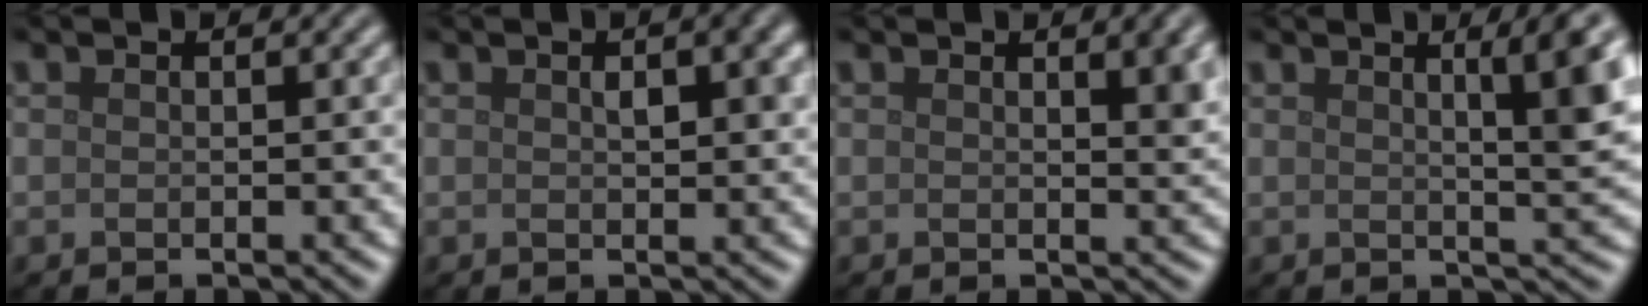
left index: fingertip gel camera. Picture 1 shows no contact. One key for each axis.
{"total": 2.3, "fx": 0.6, "fy": 1.0, "fz": 1.9, "tx": -0.027, "ty": 0.001, "tz": 0.012}
{"total": 2.4, "fx": 1.1, "fy": 0.6, "fz": 2.0, "tx": -0.020, "ty": 0.000, "tz": 0.018}
{"total": 5.9, "fx": 2.1, "fy": 1.3, "fz": 5.4, "tx": -0.056, "ty": 0.010, "tz": 0.029}